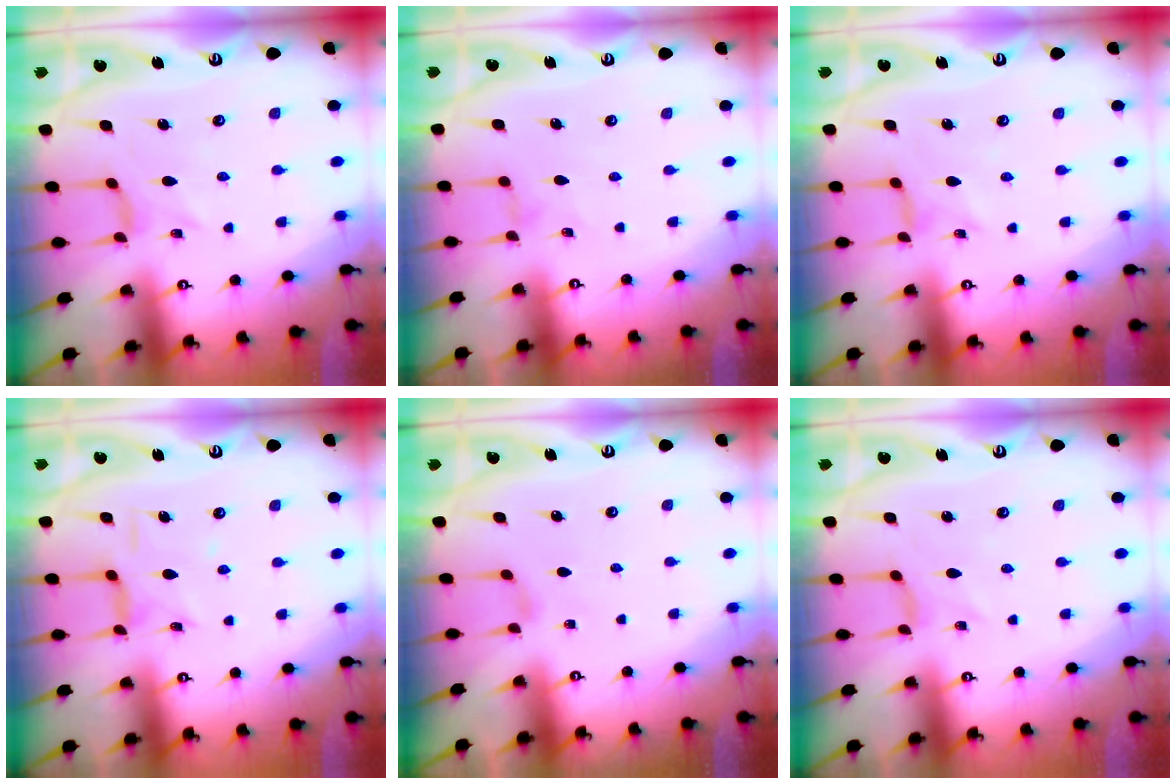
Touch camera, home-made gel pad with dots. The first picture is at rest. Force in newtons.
{"total": 0.0}
{"total": 1.1, "press": 1.0, "slide": 0.3}
{"total": 8.9, "press": 8.9, "slide": 0.6}
{"total": 1.9, "press": 1.8, "slide": 0.5}
{"total": 0.7, "press": 0.6, "slide": 0.3}